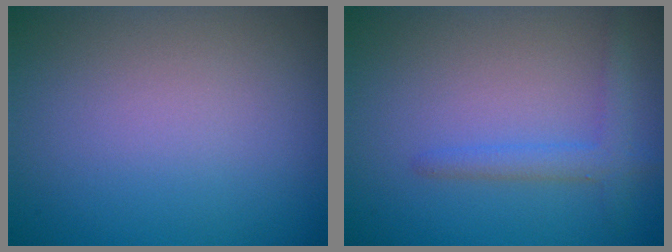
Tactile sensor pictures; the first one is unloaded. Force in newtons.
{"total": 2.1, "press": 2.1, "slide": 0.1}